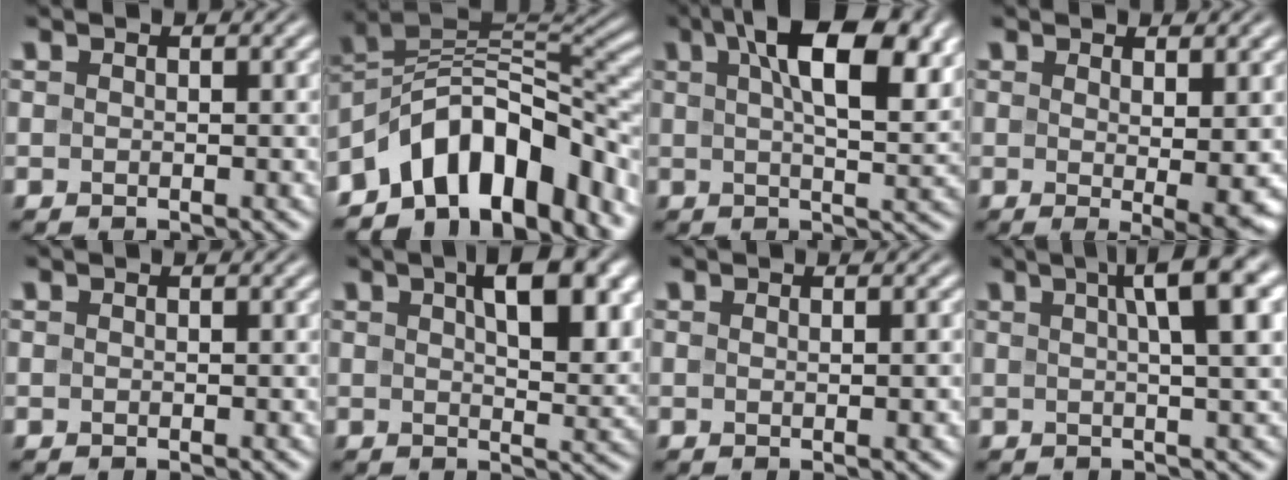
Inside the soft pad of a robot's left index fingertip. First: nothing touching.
{"total": 11.0, "force": [-6.4, 5.7, 6.9], "torque": [-0.102, 0.018, -0.130]}
{"total": 10.2, "force": [4.2, 3.6, 8.6], "torque": [-0.115, 0.014, 0.053]}
{"total": 3.7, "force": [0.4, 0.5, 3.6], "torque": [-0.050, -0.013, 0.009]}
{"total": 0.0}
{"total": 7.5, "force": [3.0, 2.8, 6.3], "torque": [-0.089, 0.008, 0.042]}
{"total": 1.3, "force": [0.0, 0.2, 1.3], "torque": [-0.015, 0.003, -0.002]}
{"total": 8.1, "force": [2.7, 2.0, 7.4], "torque": [-0.073, 0.022, 0.031]}